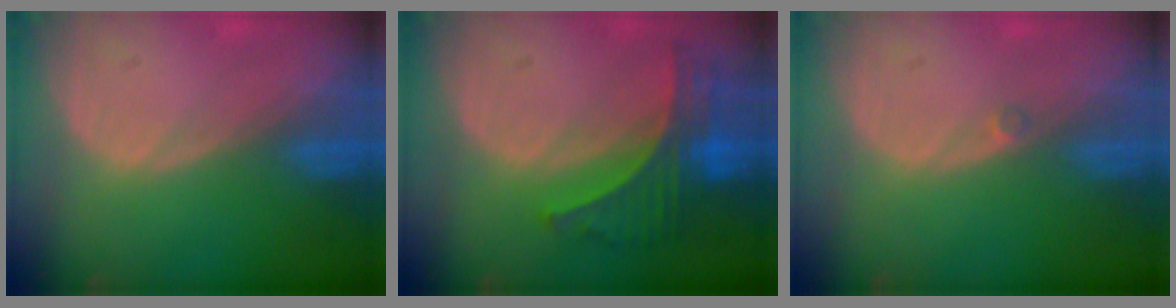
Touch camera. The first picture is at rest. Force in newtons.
{"total": 7.2, "press": 6.4, "slide": 3.3}
{"total": 0.7, "press": 0.6, "slide": 0.3}